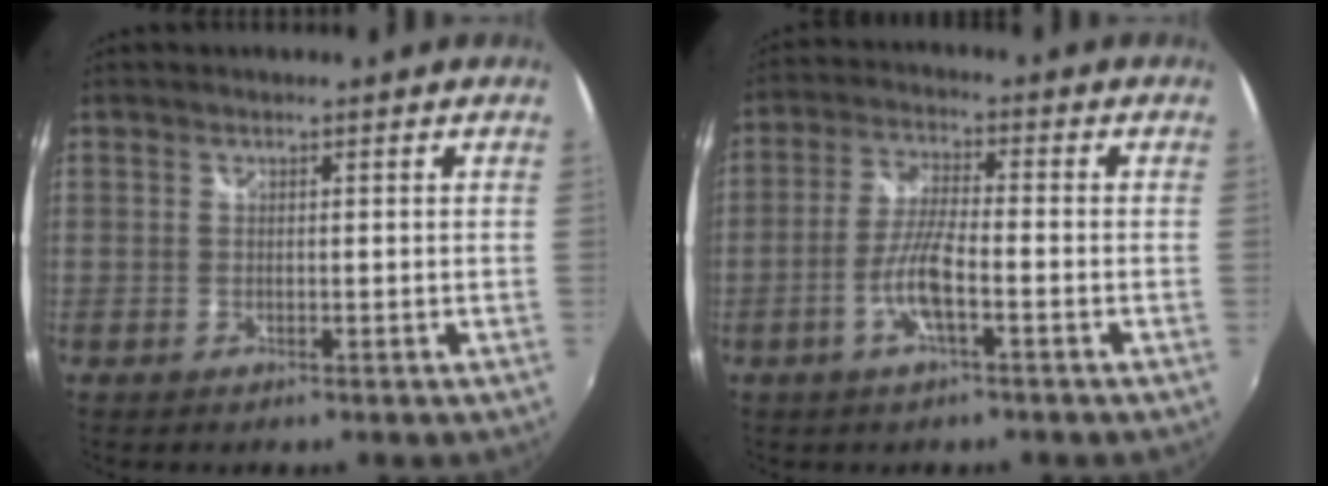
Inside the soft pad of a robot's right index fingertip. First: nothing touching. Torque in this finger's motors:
{"motor_torque": [1.22, -0.21, 0.66, 0.14]}